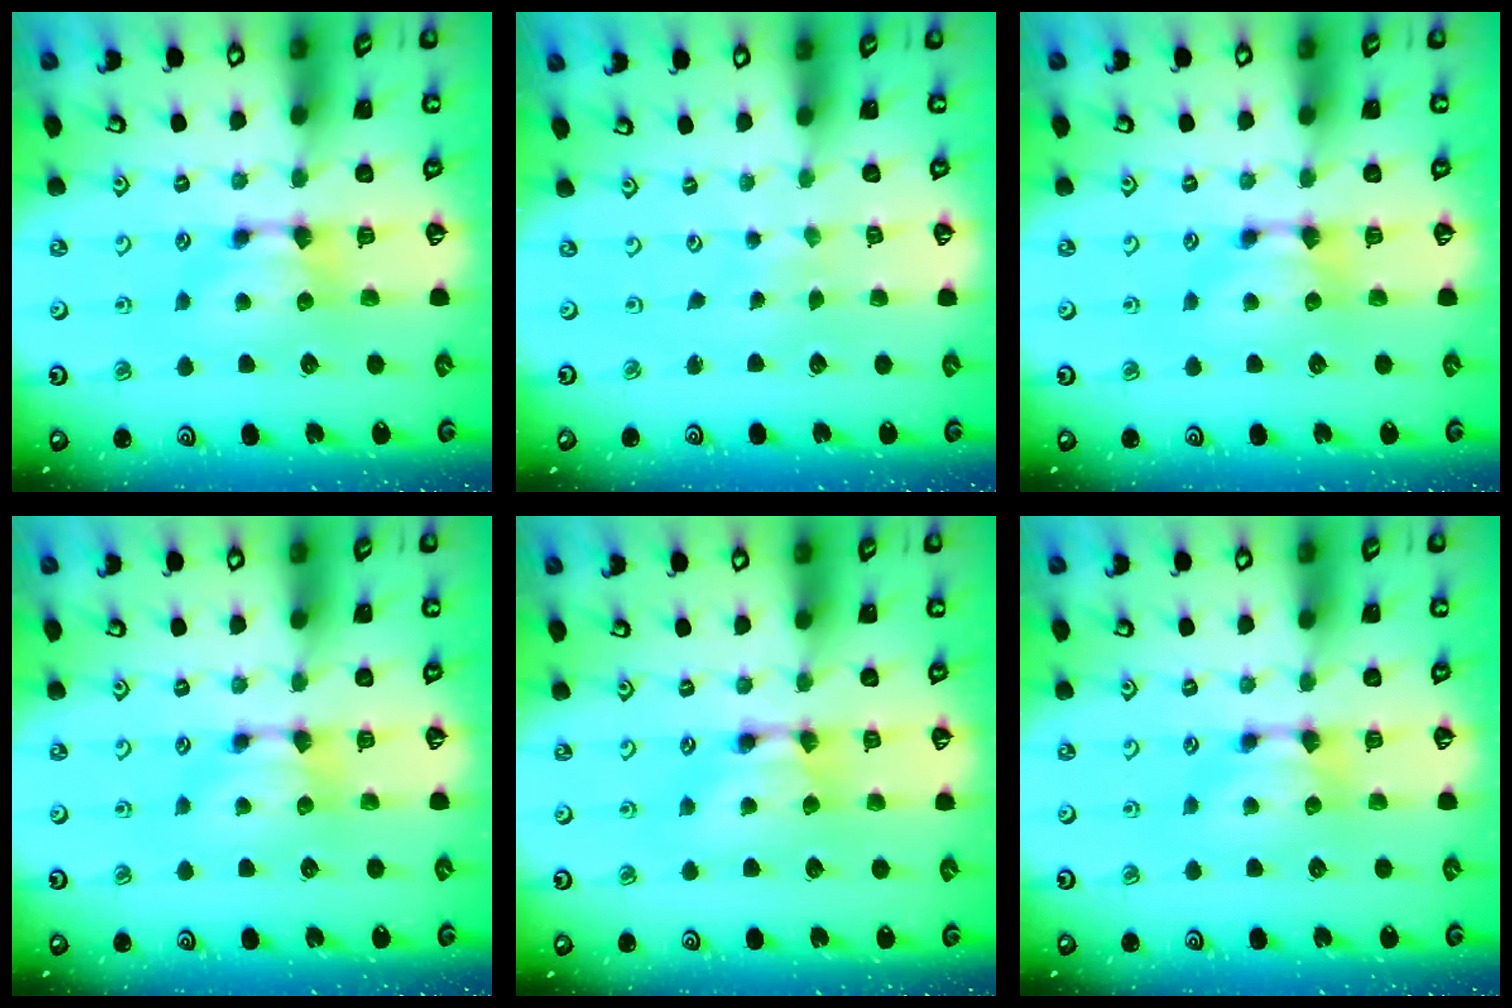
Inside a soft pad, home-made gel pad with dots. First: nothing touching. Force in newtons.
{"total": 5.7, "press": 5.7, "slide": 0.2}
{"total": 0.0}
{"total": 0.0}
{"total": 1.6, "press": 1.5, "slide": 0.1}
{"total": 0.0}